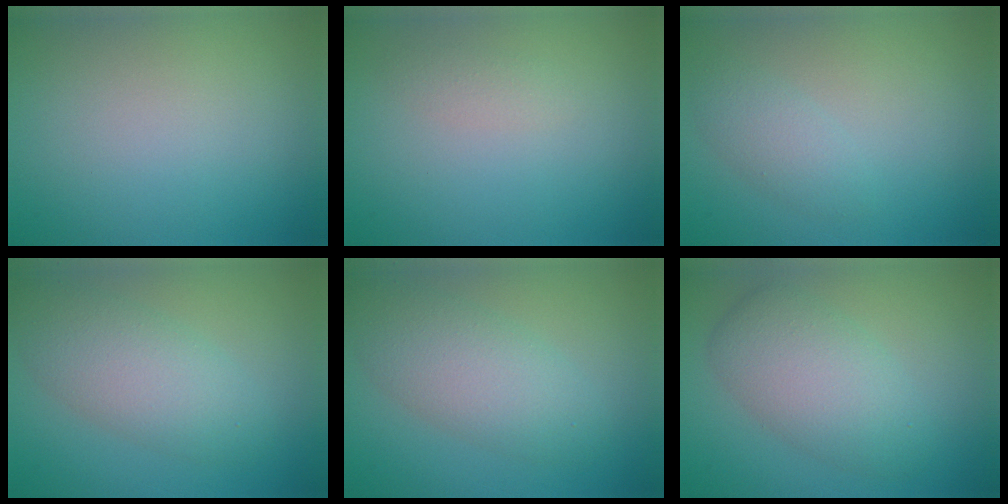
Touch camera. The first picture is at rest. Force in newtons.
{"total": 1.0, "press": 1.0, "slide": 0.0}
{"total": 1.9, "press": 1.9, "slide": 0.1}
{"total": 5.0, "press": 5.0, "slide": 0.2}
{"total": 5.0, "press": 5.0, "slide": 0.2}
{"total": 5.2, "press": 5.2, "slide": 0.3}